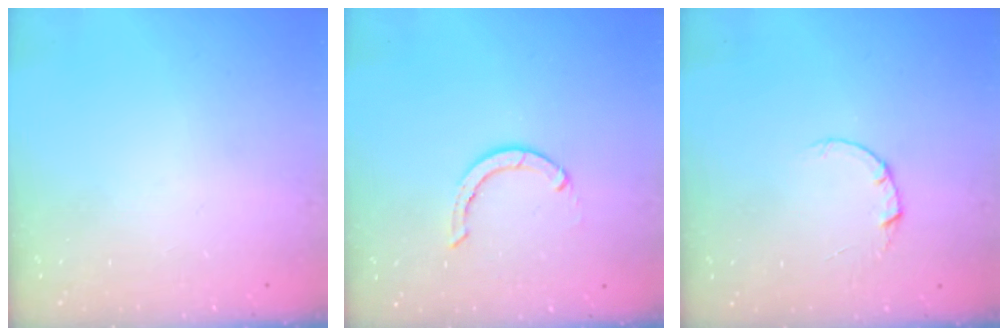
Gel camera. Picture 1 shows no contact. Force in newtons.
{"total": 2.9, "press": 2.9, "slide": 0.1}
{"total": 2.0, "press": 2.0, "slide": 0.2}